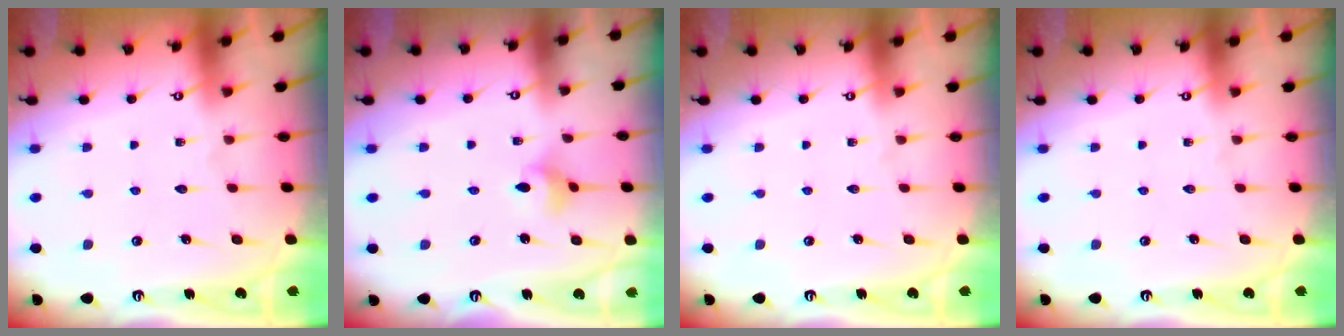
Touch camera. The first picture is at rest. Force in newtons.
{"total": 3.3, "press": 3.2, "slide": 0.7}
{"total": 0.0}
{"total": 0.0}